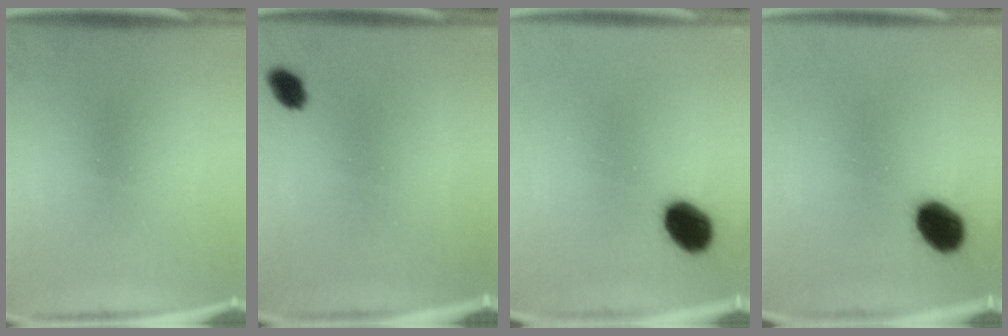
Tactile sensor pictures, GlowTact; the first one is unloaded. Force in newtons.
{"total": 2.8}
{"total": 8.8}
{"total": 8.8}